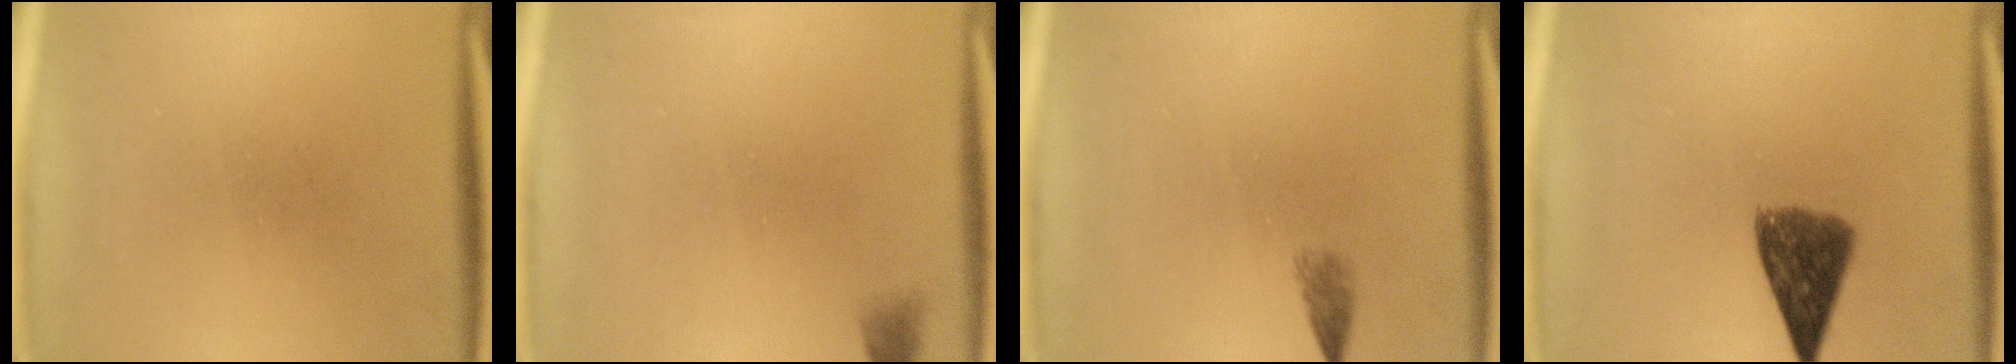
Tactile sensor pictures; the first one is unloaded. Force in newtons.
{"total": 1.2}
{"total": 1.3}
{"total": 7.6}